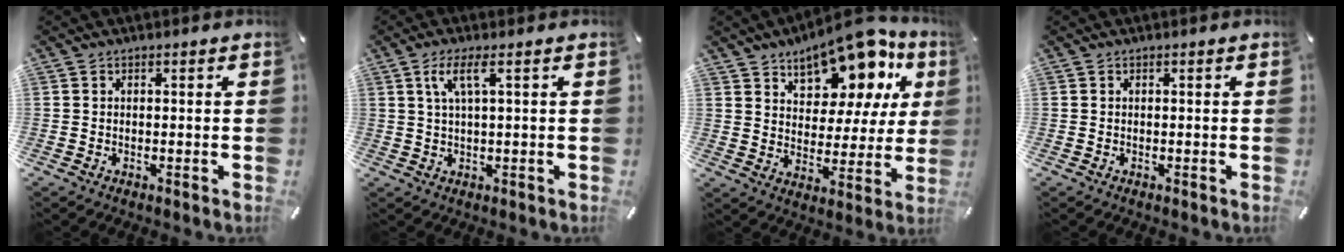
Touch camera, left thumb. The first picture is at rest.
{"total": 5.3, "force": [2.0, 1.0, 4.8], "torque": [-0.099, 0.003, 0.032]}
{"total": 15.4, "force": [11.7, 7.8, 6.1], "torque": [-0.089, -0.095, 0.204]}
{"total": 0.0}